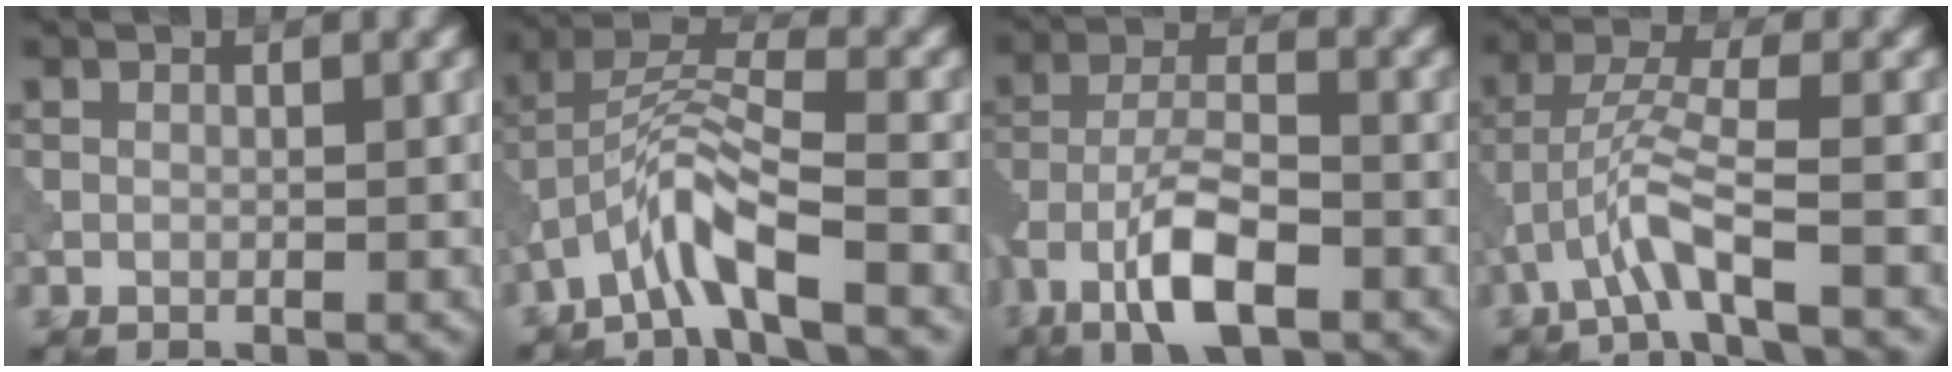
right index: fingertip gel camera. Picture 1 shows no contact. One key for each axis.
{"total": 5.4, "fx": -3.6, "fy": 0.8, "fz": 4.0, "tx": -0.080, "ty": 0.011, "tz": -0.078}
{"total": 6.6, "fx": -3.7, "fy": 2.3, "fz": 4.9, "tx": -0.095, "ty": 0.006, "tz": -0.077}
{"total": 4.2, "fx": -2.5, "fy": 0.3, "fz": 3.3, "tx": -0.069, "ty": 0.014, "tz": -0.056}